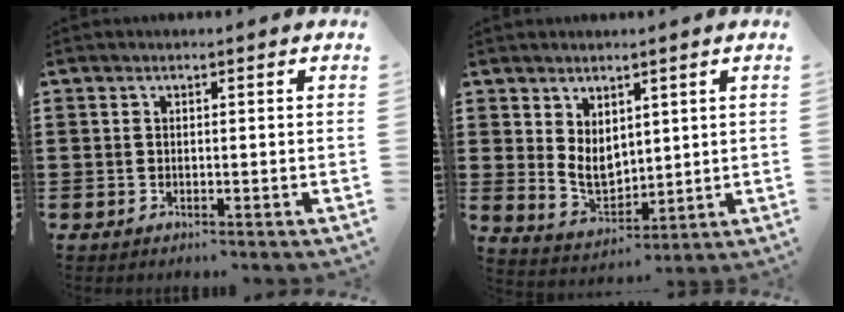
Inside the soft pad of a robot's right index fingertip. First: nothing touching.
{"total": 5.4, "force": [2.3, 3.7, 3.2], "torque": [-0.061, 0.000, 0.047]}